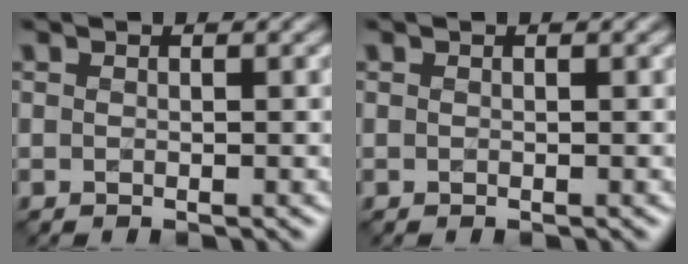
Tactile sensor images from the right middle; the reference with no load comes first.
{"total": 0.0}